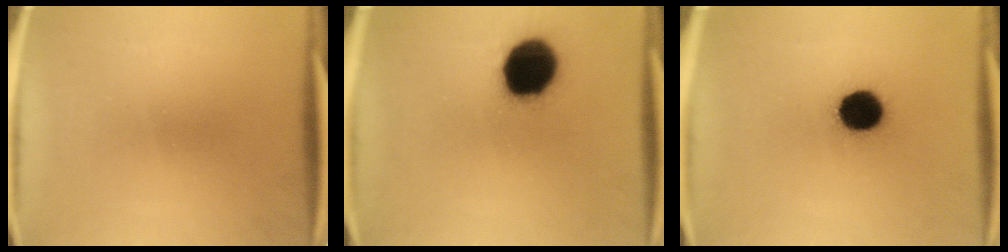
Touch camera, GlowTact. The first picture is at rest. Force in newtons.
{"total": 18.5}
{"total": 11.1}